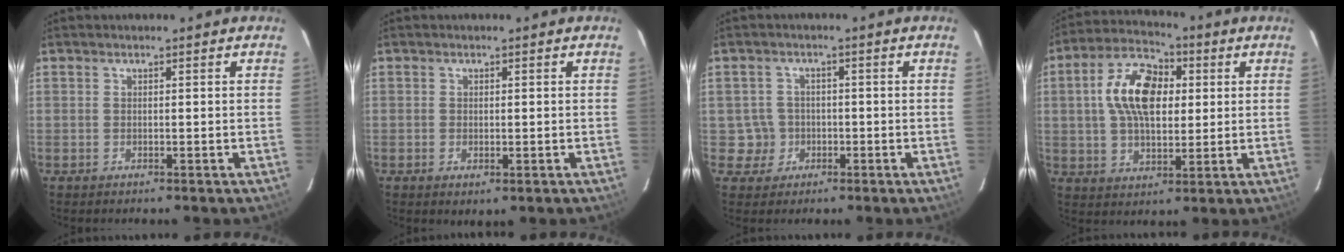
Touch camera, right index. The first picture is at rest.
{"total": 1.5, "force": [-0.3, 1.0, 1.1], "torque": [-0.021, -0.005, -0.004]}
{"total": 4.1, "force": [-1.0, 4.0, -0.1], "torque": [-0.001, 0.021, -0.011]}
{"total": 13.9, "force": [2.6, 8.1, 10.9], "torque": [-0.200, 0.029, 0.043]}